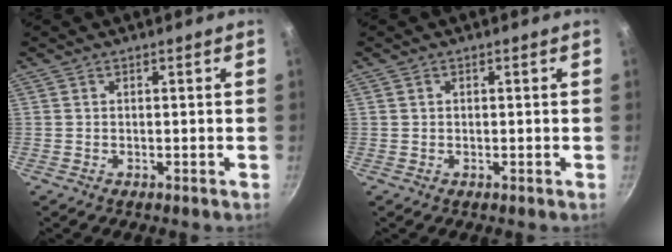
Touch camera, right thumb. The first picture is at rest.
{"total": 0.5, "force": [0.2, 0.4, 0.2], "torque": [-0.003, 0.003, 0.004]}